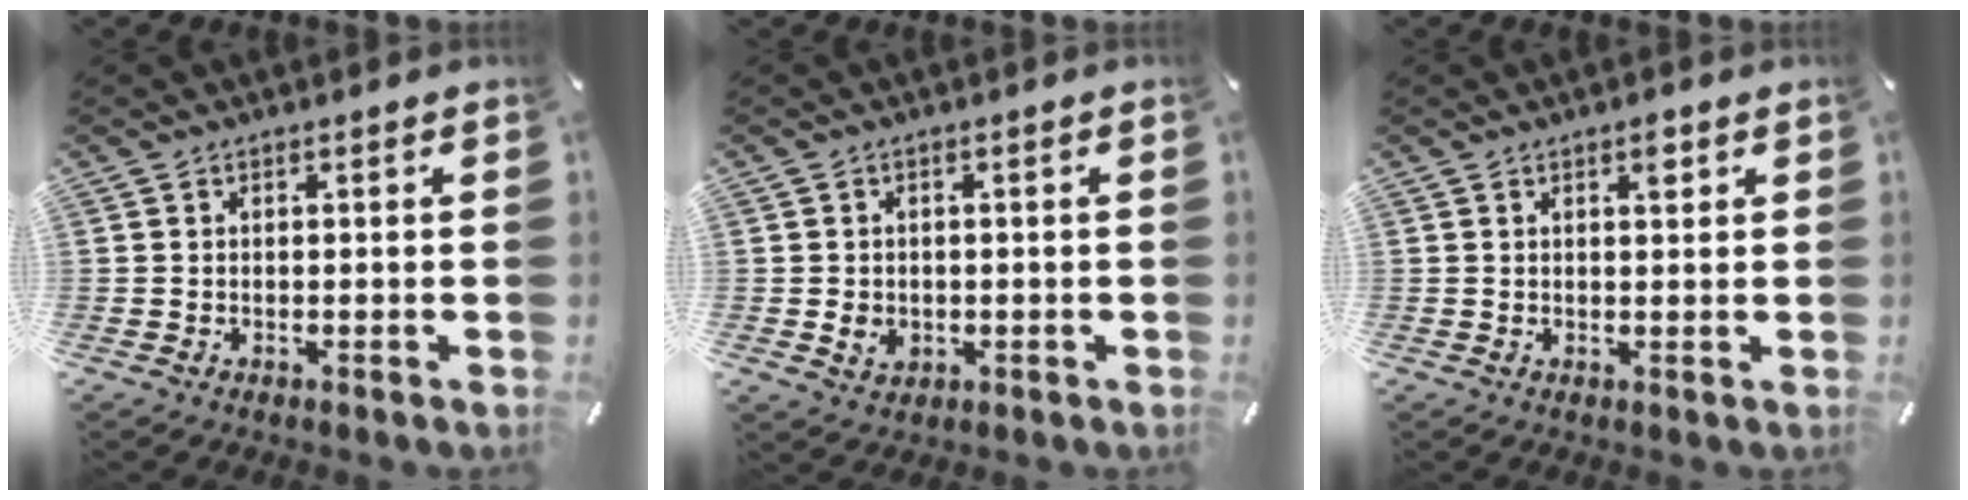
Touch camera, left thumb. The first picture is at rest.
{"total": 3.0, "force": [-0.5, 2.6, 1.5], "torque": [-0.025, -0.001, -0.011]}
{"total": 2.3, "force": [1.2, 1.1, 1.7], "torque": [-0.013, -0.007, 0.014]}